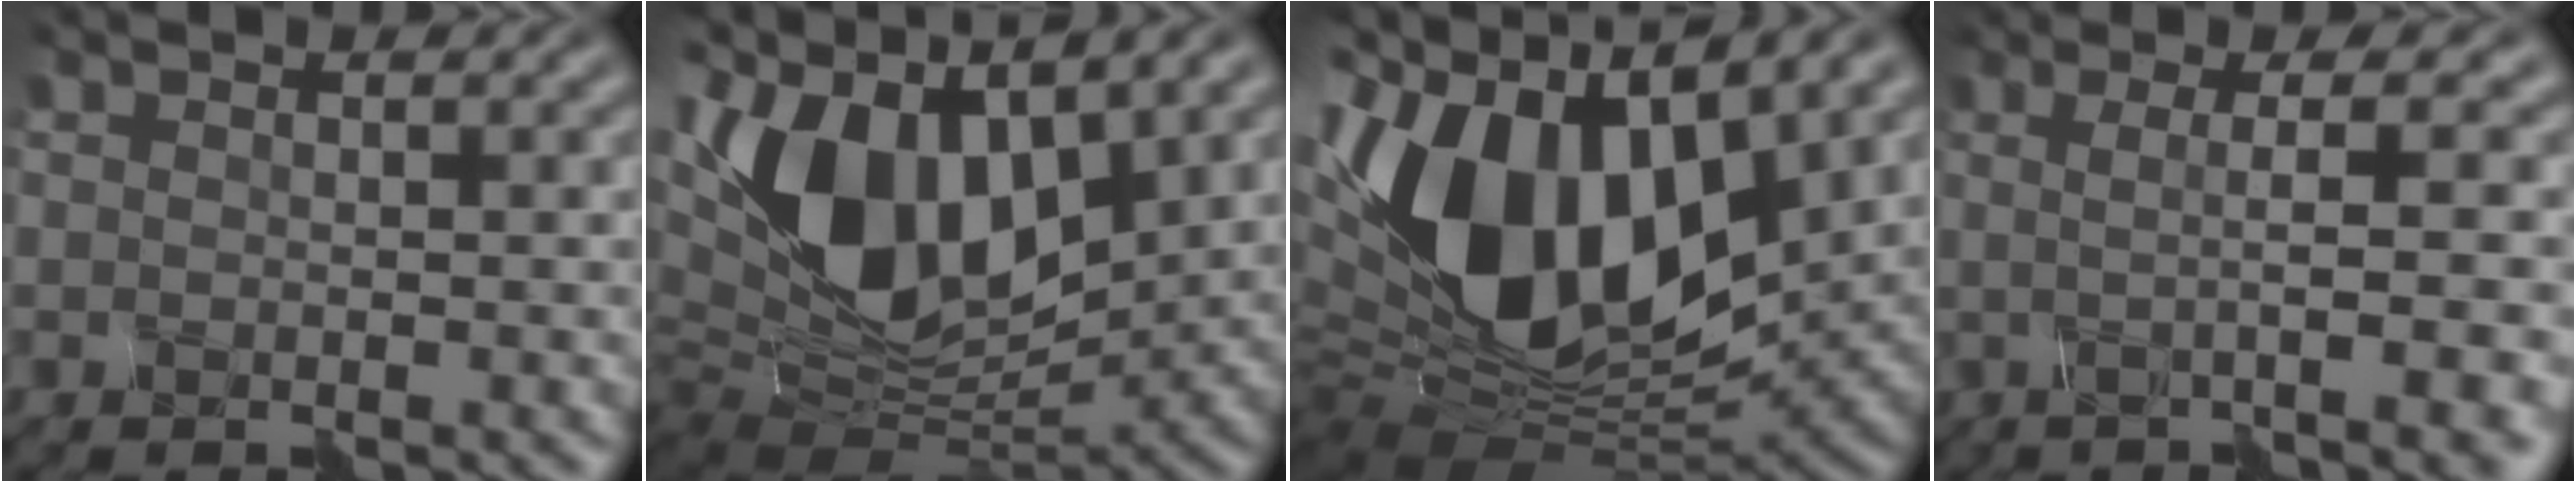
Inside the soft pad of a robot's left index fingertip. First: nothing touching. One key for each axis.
{"total": 12.1, "fx": 3.0, "fy": 6.4, "fz": 9.8, "tx": -0.194, "ty": 0.011, "tz": 0.051}
{"total": 13.0, "fx": 2.0, "fy": 7.5, "fz": 10.5, "tx": -0.206, "ty": -0.004, "tz": 0.032}
{"total": 5.9, "fx": -0.9, "fy": 0.1, "fz": 5.9, "tx": -0.082, "ty": 0.007, "tz": -0.011}